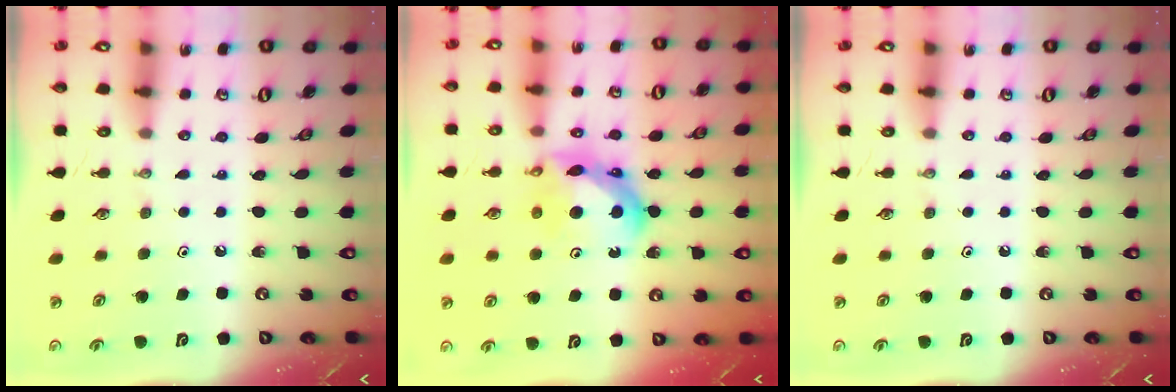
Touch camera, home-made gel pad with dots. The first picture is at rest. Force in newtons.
{"total": 10.2, "press": 10.2, "slide": 0.3}
{"total": 0.0}